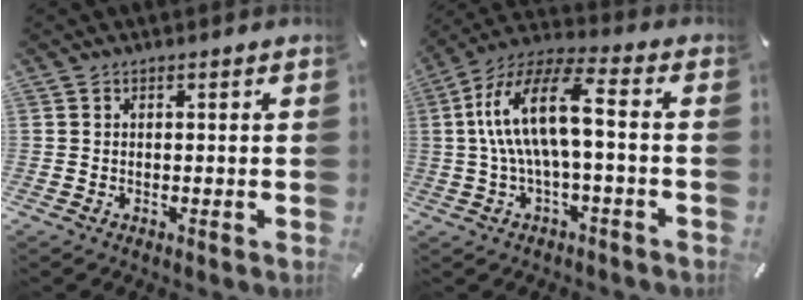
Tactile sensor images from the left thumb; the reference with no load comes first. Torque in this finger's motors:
{"motor_torque": [1.68, 3.25, 1.47, -0.97, 0.71]}